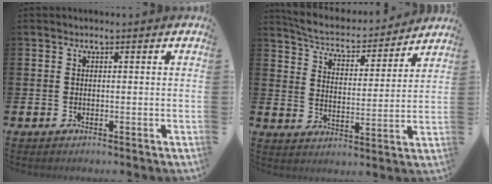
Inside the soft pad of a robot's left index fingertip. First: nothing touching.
{"total": 5.7, "force": [5.4, 1.3, 1.3], "torque": [-0.053, -0.046, 0.089]}